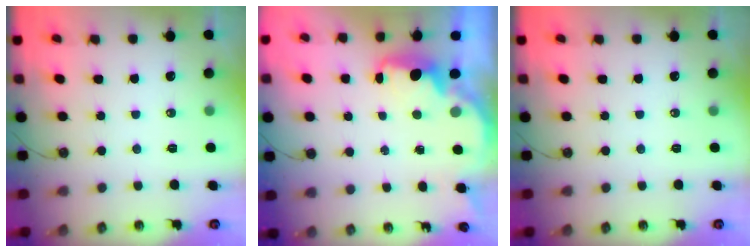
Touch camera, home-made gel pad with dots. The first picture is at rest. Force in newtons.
{"total": 2.4, "press": 2.3, "slide": 0.8}
{"total": 0.0}